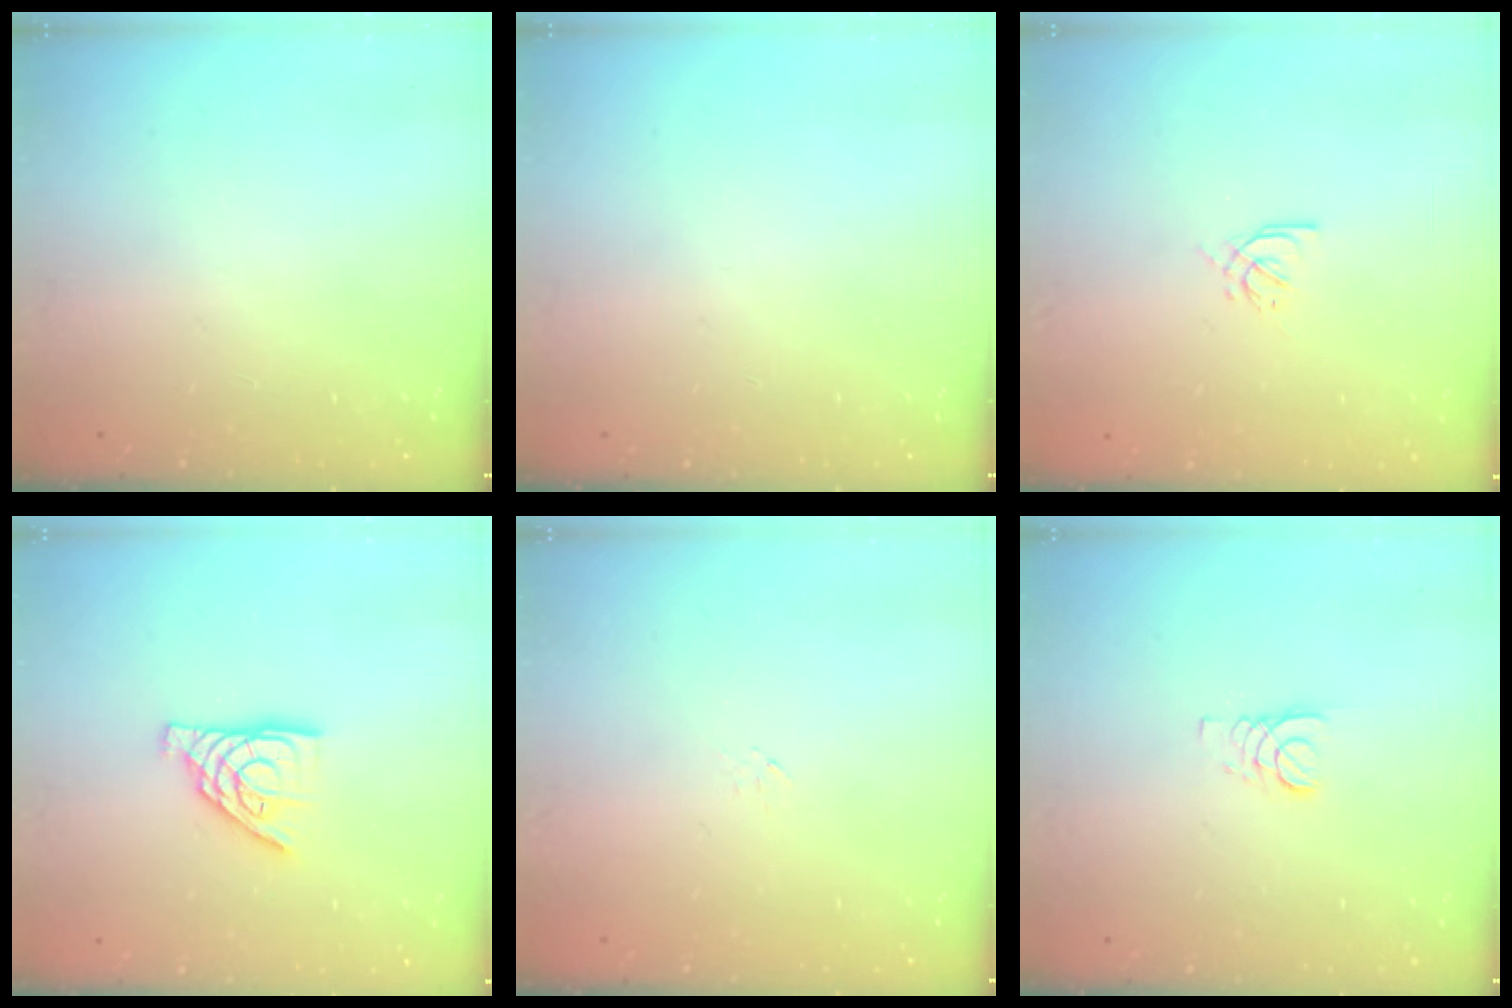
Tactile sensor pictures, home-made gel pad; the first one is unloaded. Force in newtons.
{"total": 0.0}
{"total": 2.4, "press": 2.4, "slide": 0.5}
{"total": 10.8, "press": 10.8, "slide": 0.8}
{"total": 0.0}
{"total": 2.7, "press": 2.7, "slide": 0.3}